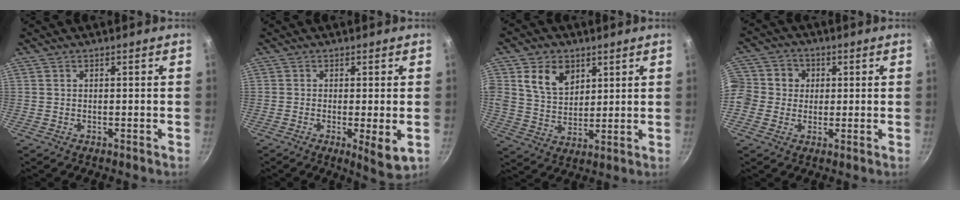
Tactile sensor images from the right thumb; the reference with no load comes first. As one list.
[{"total": 5.5, "force": [-1.1, 1.2, 5.2], "torque": [-0.083, -0.014, -0.013]}, {"total": 10.0, "force": [4.1, 7.2, 5.6], "torque": [-0.079, -0.021, 0.075]}, {"total": 11.6, "force": [1.1, 10.8, 4.2], "torque": [-0.085, 0.025, 0.002]}]